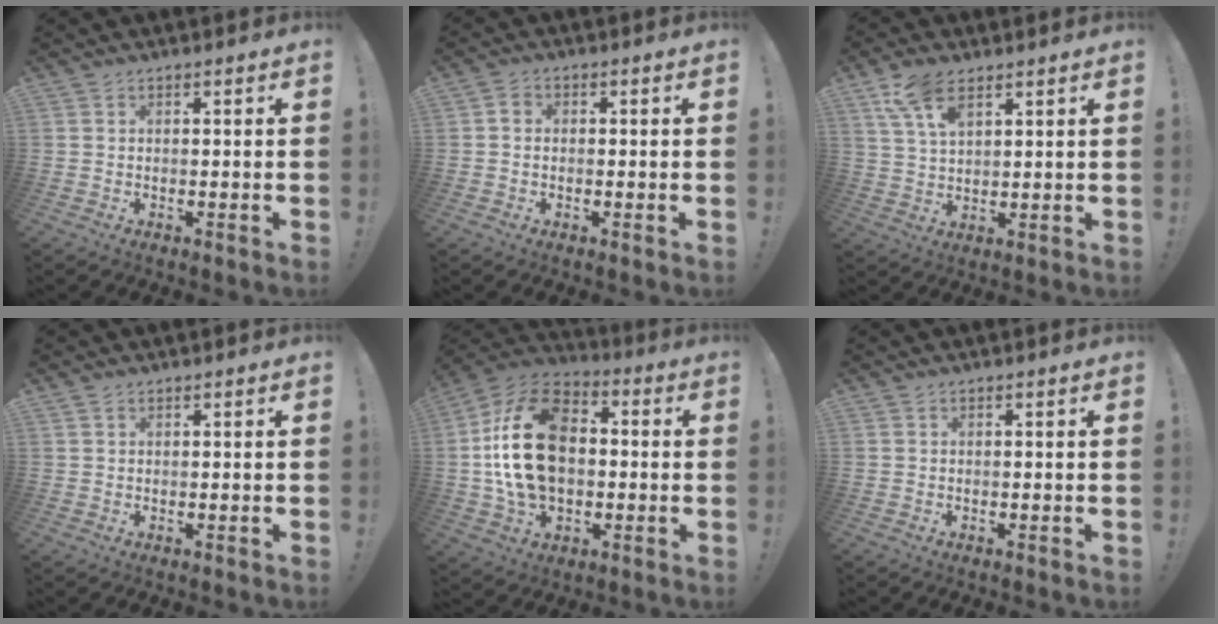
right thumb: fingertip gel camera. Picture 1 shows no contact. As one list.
[{"total": 2.2, "force": [-0.8, 1.7, 1.2], "torque": [-0.023, 0.012, -0.012]}, {"total": 9.2, "force": [5.8, 4.1, 5.9], "torque": [-0.103, -0.022, 0.109]}, {"total": 0.9, "force": [0.7, 0.5, 0.2], "torque": [0.002, -0.003, 0.014]}, {"total": 23.6, "force": [1.1, 16.2, 17.1], "torque": [-0.305, 0.023, 0.032]}, {"total": 0.0}]